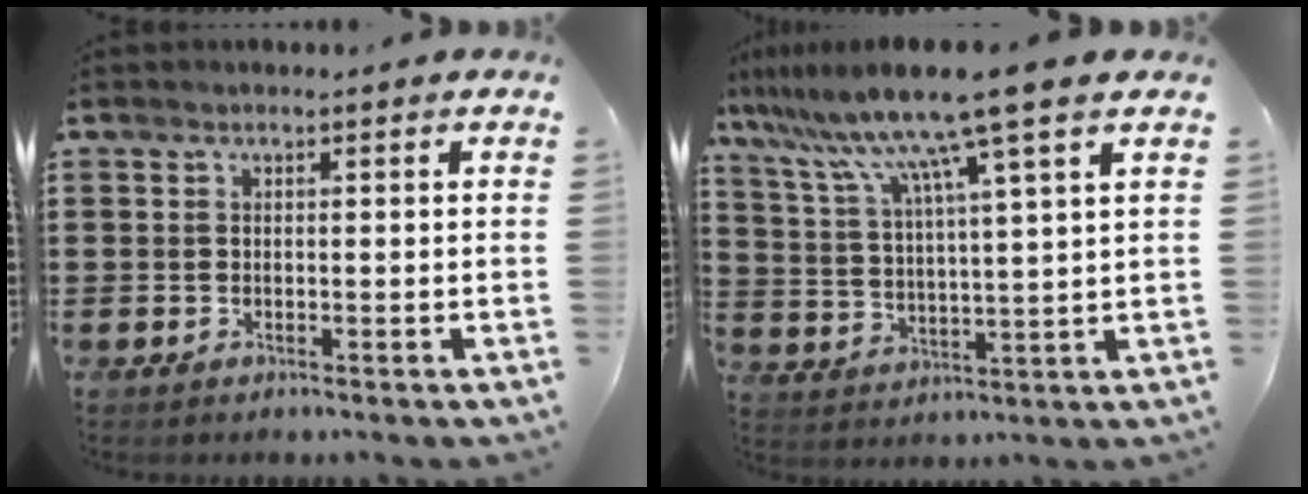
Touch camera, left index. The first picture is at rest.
{"total": 10.7, "force": [7.4, -0.9, 7.7], "torque": [-0.178, -0.030, 0.121]}